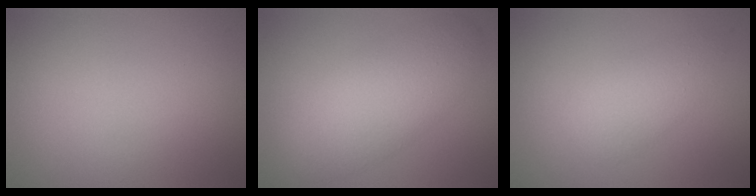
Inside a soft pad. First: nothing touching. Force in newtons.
{"total": 5.9, "press": 5.9, "slide": 0.1}
{"total": 2.7, "press": 2.7, "slide": 0.1}